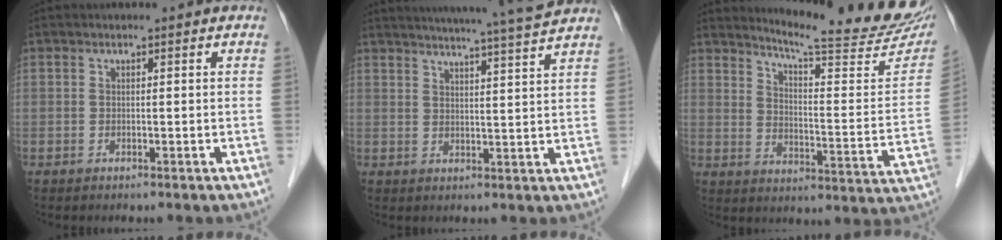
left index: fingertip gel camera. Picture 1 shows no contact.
{"total": 14.0, "force": [13.0, -1.6, 5.0], "torque": [-0.088, -0.024, 0.167]}
{"total": 21.4, "force": [19.6, 0.6, 8.5], "torque": [-0.123, -0.091, 0.244]}